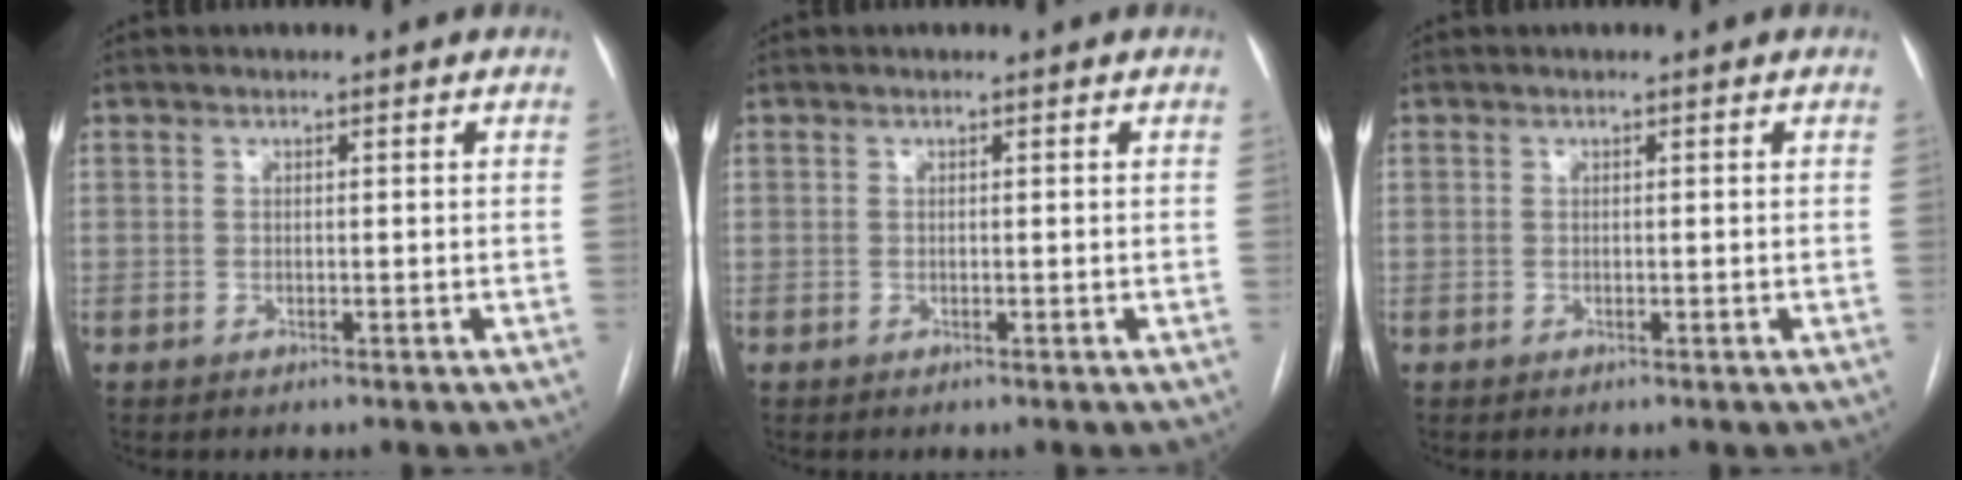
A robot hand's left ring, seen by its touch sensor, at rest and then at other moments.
{"total": 0.0}
{"total": 0.0}